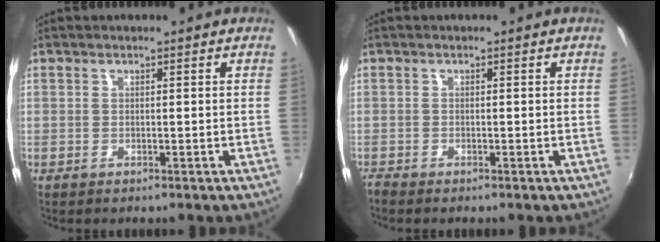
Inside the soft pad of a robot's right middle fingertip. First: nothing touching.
{"total": 1.0, "force": [-1.0, 0.1, 0.2], "torque": [-0.007, -0.005, -0.023]}